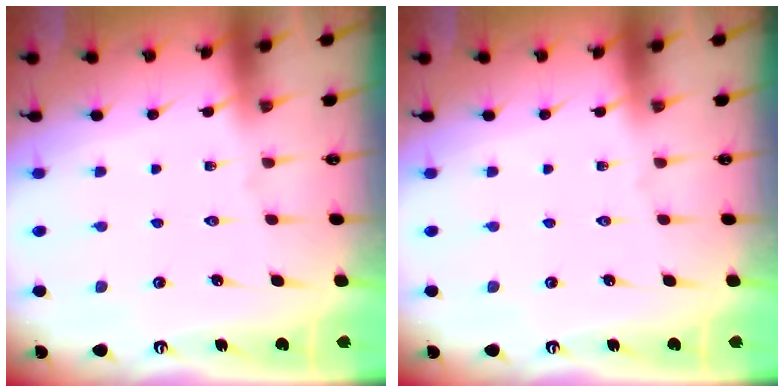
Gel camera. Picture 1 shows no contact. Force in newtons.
{"total": 0.0}